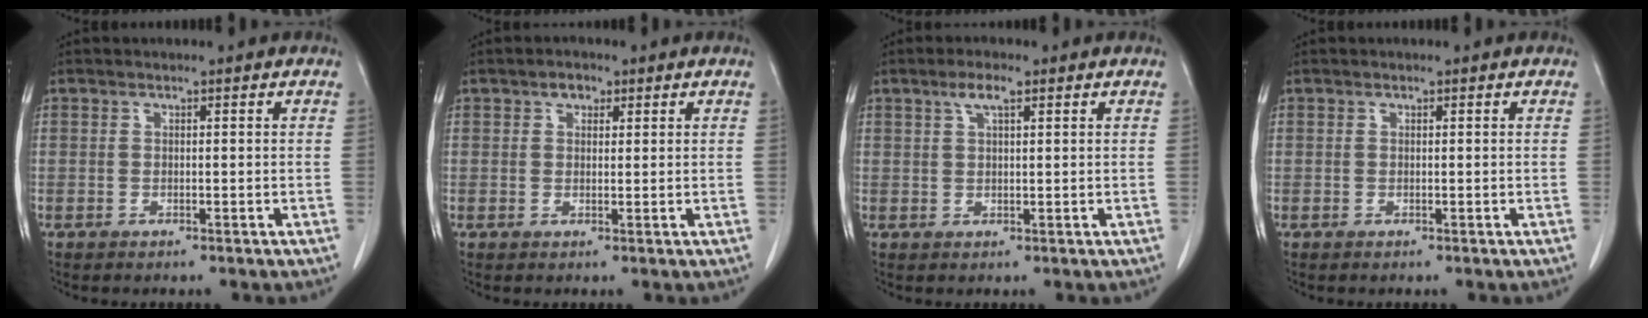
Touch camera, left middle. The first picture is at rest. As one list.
[{"total": 1.9, "force": [1.1, 1.3, 0.9], "torque": [-0.016, 0.005, 0.015]}, {"total": 2.8, "force": [1.6, 0.6, 2.2], "torque": [-0.048, 0.007, 0.030]}, {"total": 0.0}]